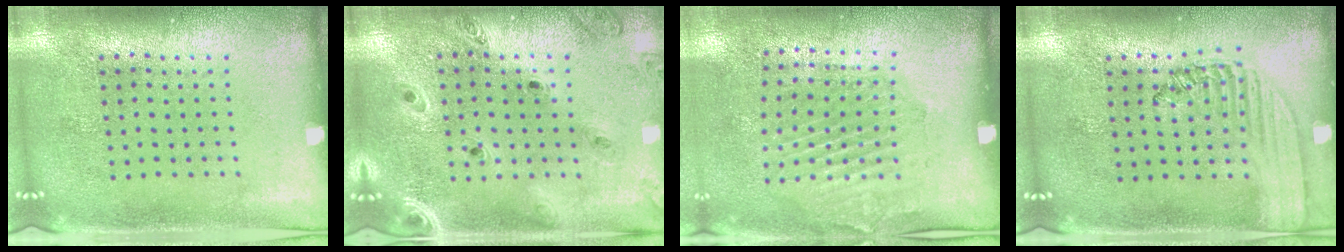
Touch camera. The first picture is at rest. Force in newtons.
{"total": 1.3, "press": 1.3, "slide": 0.1}
{"total": 1.9, "press": 1.2, "slide": 1.6}
{"total": 1.5, "press": 1.4, "slide": 0.5}